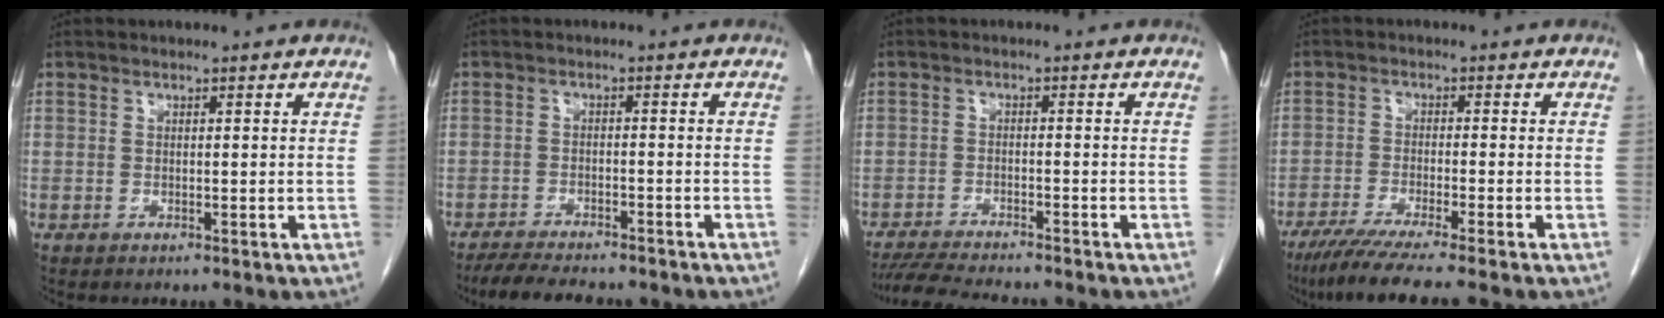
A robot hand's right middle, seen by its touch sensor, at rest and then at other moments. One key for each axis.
{"total": 9.4, "fx": -8.2, "fy": 2.0, "fz": 4.2, "tx": -0.066, "ty": -0.011, "tz": -0.119}
{"total": 8.6, "fx": -7.9, "fy": 0.4, "fz": 3.5, "tx": -0.057, "ty": -0.018, "tz": -0.127}
{"total": 8.7, "fx": -7.0, "fy": -1.0, "fz": 5.1, "tx": -0.074, "ty": -0.027, "tz": -0.112}